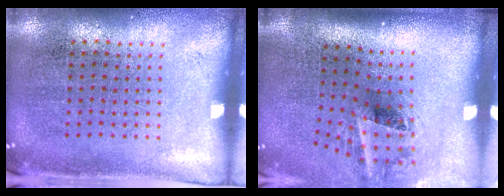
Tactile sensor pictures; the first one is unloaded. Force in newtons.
{"total": 1.9, "press": 1.2, "slide": 1.4}